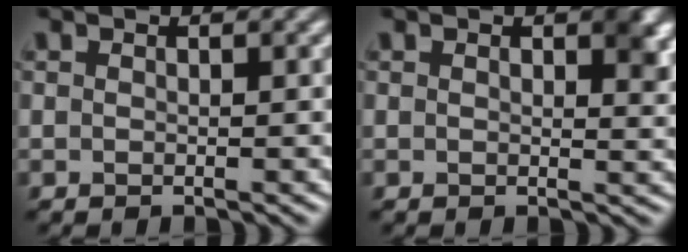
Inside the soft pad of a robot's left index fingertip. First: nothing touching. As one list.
[{"total": 2.8, "force": [1.1, 1.2, 2.3], "torque": [-0.023, -0.001, 0.016]}]